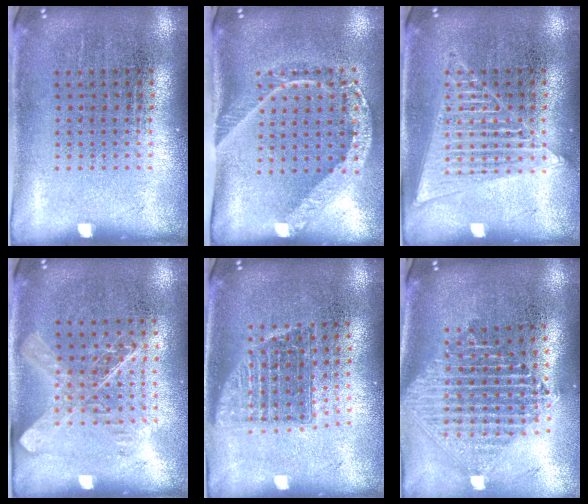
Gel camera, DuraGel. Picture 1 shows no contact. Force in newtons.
{"total": 2.0, "press": 1.4, "slide": 1.4}
{"total": 2.7, "press": 2.7, "slide": 0.4}
{"total": 1.5, "press": 1.3, "slide": 0.8}
{"total": 1.4, "press": 1.1, "slide": 0.8}
{"total": 2.4, "press": 1.9, "slide": 1.5}